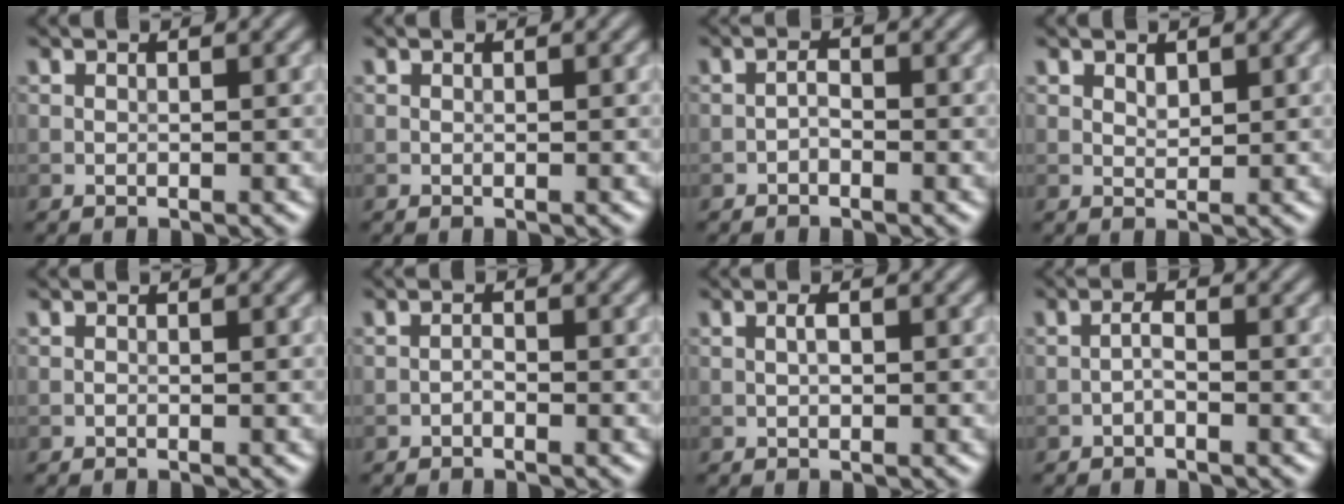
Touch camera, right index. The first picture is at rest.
{"total": 0.0}
{"total": 1.0, "force": [-0.6, 0.4, 0.7], "torque": [-0.012, 0.003, -0.013]}
{"total": 1.0, "force": [0.7, 0.6, 0.6], "torque": [-0.011, -0.003, 0.014]}
{"total": 0.0}
{"total": 0.7, "force": [-0.4, 0.3, 0.4], "torque": [-0.007, 0.002, -0.009]}
{"total": 1.0, "force": [0.1, 0.4, 0.9], "torque": [-0.018, 0.000, 0.002]}
{"total": 1.1, "force": [-0.6, 0.2, 0.9], "torque": [-0.019, 0.005, -0.014]}